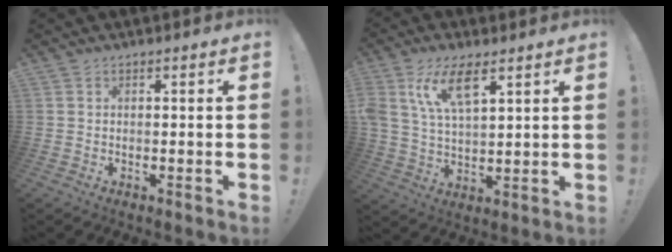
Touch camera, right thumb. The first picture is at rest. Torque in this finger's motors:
{"motor_torque": [1.04, 1.17, 1.04, 0.12, 0.11]}